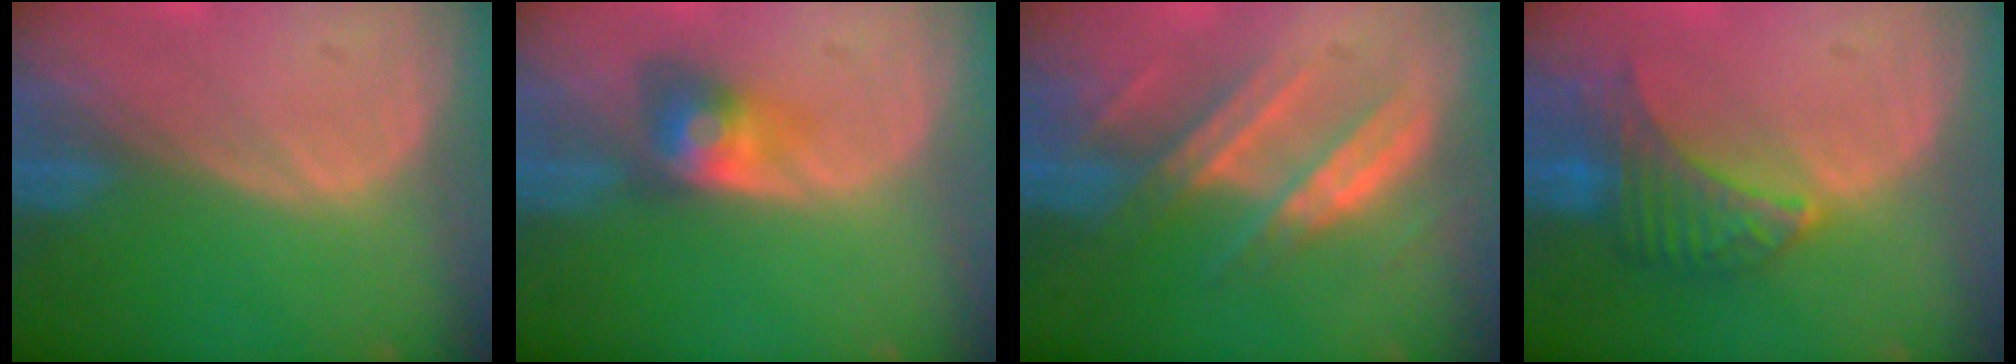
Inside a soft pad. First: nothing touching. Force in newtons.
{"total": 3.9, "press": 3.9, "slide": 0.2}
{"total": 7.5, "press": 7.2, "slide": 2.0}
{"total": 6.5, "press": 6.5, "slide": 0.5}